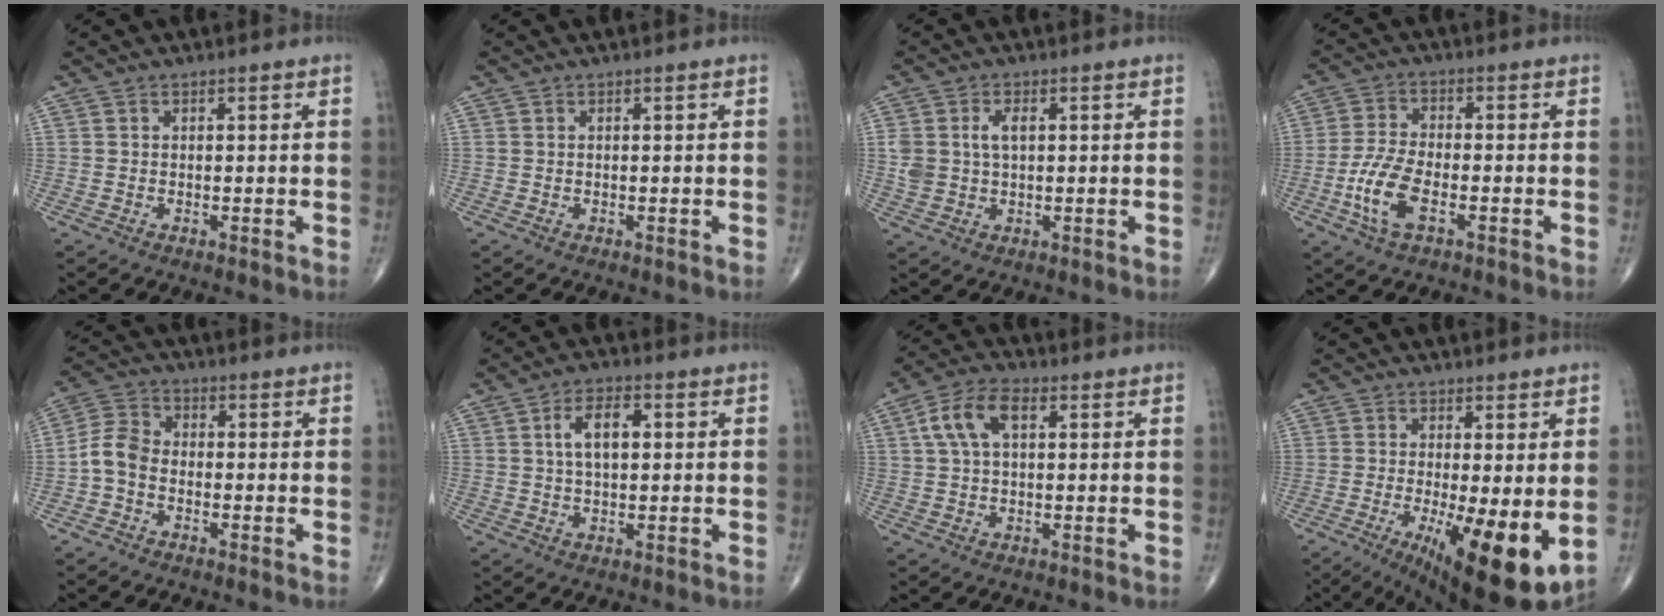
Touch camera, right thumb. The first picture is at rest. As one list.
[{"total": 0.0}, {"total": 5.0, "force": [1.1, 3.0, 3.9], "torque": [-0.075, 0.005, 0.022]}, {"total": 8.3, "force": [-3.0, 3.6, 6.9], "torque": [-0.156, 0.012, -0.060]}, {"total": 5.4, "force": [-1.7, 3.8, 3.5], "torque": [-0.066, 0.021, -0.049]}, {"total": 6.6, "force": [1.2, 3.3, 5.5], "torque": [-0.097, 0.009, 0.019]}, {"total": 8.1, "force": [2.2, 4.3, 6.5], "torque": [-0.132, 0.020, 0.037]}, {"total": 14.7, "force": [-3.2, 4.1, 13.7], "torque": [-0.199, -0.026, -0.034]}]